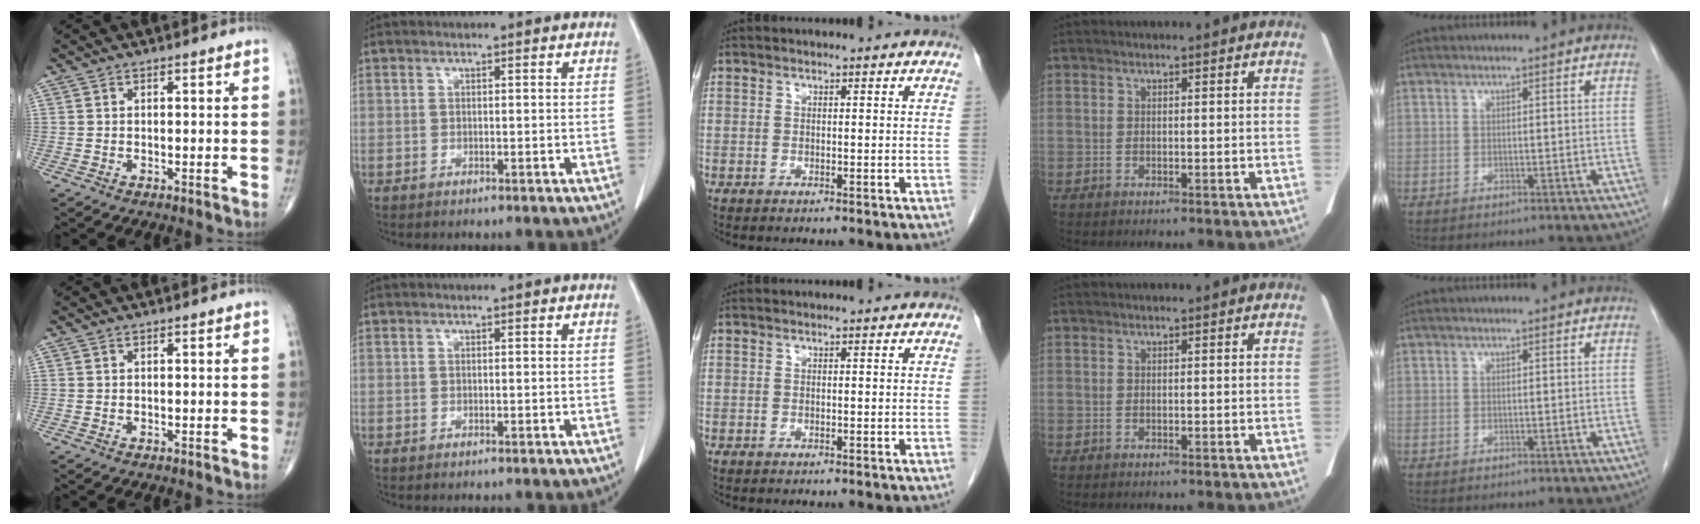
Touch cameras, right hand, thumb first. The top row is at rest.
{}